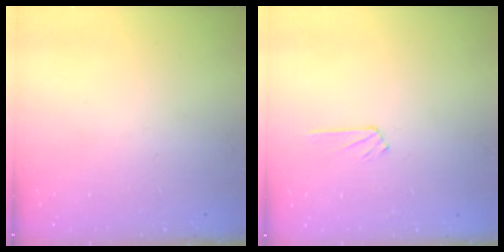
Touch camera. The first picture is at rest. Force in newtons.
{"total": 4.0, "press": 4.0, "slide": 0.5}